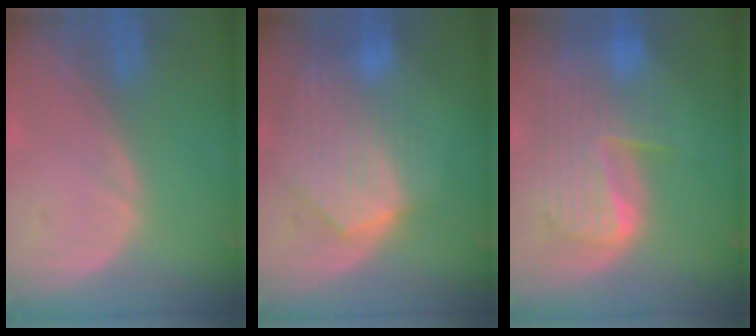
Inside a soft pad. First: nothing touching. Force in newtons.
{"total": 8.6, "press": 7.8, "slide": 3.7}
{"total": 9.9, "press": 8.4, "slide": 5.1}